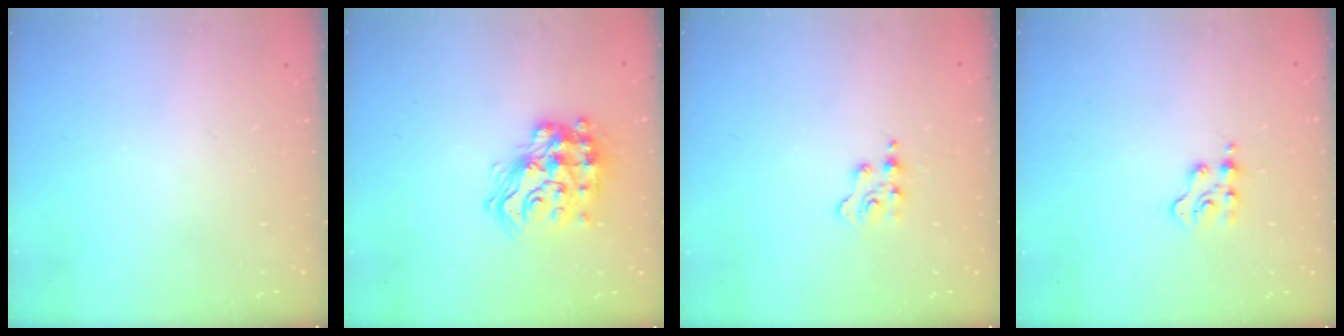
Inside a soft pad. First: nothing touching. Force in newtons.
{"total": 17.5, "press": 17.5, "slide": 1.2}
{"total": 2.3, "press": 2.3, "slide": 0.3}
{"total": 2.9, "press": 2.9, "slide": 0.5}